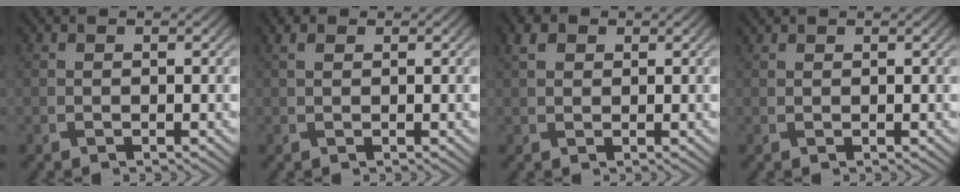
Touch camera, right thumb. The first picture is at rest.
{"total": 1.1, "force": [0.6, 0.5, 0.7], "torque": [-0.020, 0.005, 0.010]}
{"total": 2.3, "force": [1.0, 1.6, 1.3], "torque": [-0.029, 0.006, 0.016]}
{"total": 0.6, "force": [0.6, 0.0, 0.1], "torque": [-0.003, 0.003, 0.014]}